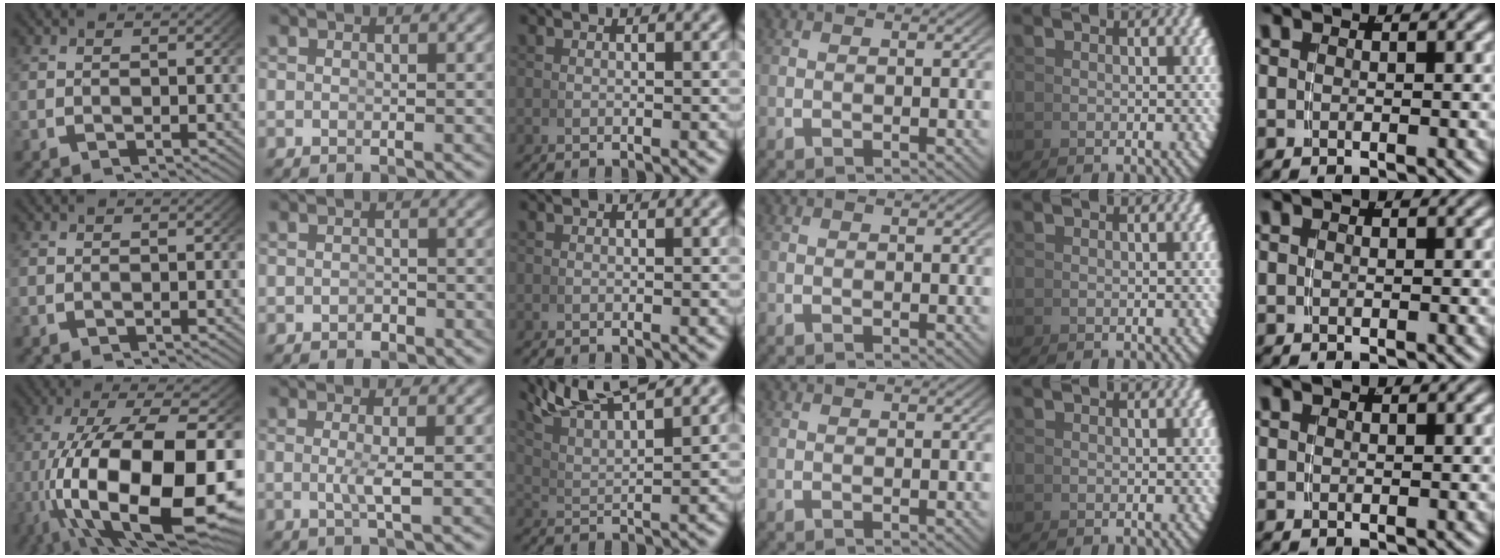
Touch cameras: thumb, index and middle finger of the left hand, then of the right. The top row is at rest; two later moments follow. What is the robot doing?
{"motion": "grasp_and_lifting", "object": "whiteboard"}